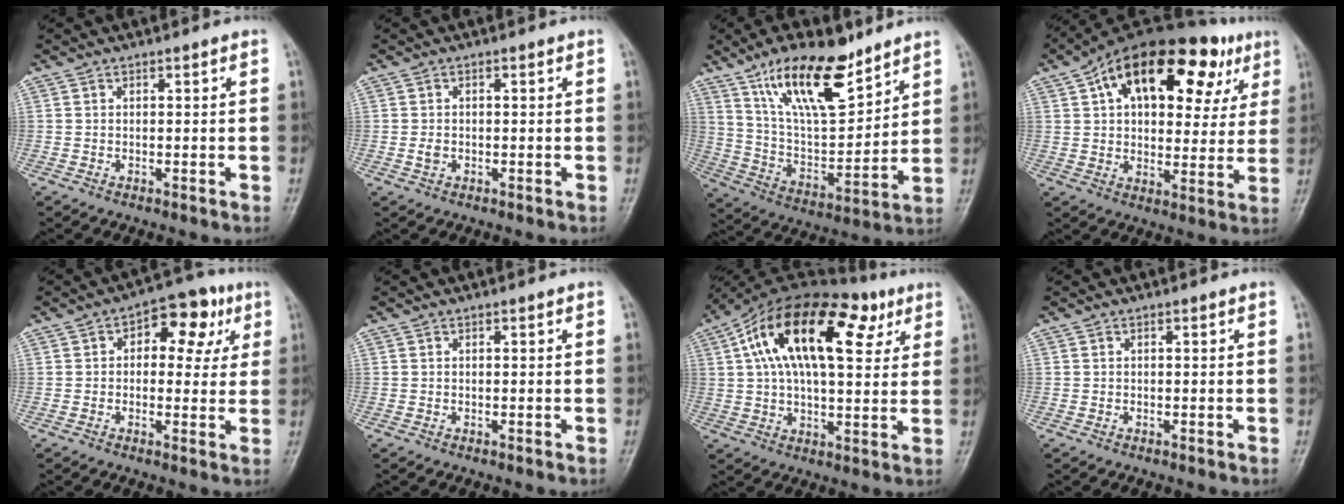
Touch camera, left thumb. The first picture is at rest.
{"total": 1.5, "force": [-0.5, 1.2, 0.8], "torque": [-0.007, 0.003, -0.010]}
{"total": 18.6, "force": [12.1, 7.0, 12.2], "torque": [-0.174, -0.060, 0.226]}
{"total": 25.3, "force": [10.8, 13.7, 18.4], "torque": [-0.235, 0.028, 0.160]}
{"total": 10.3, "force": [3.2, 6.5, 7.3], "torque": [-0.043, 0.017, 0.034]}
{"total": 0.0}
{"total": 23.1, "force": [8.5, 11.4, 18.2], "torque": [-0.297, 0.026, 0.132]}
{"total": 0.0}